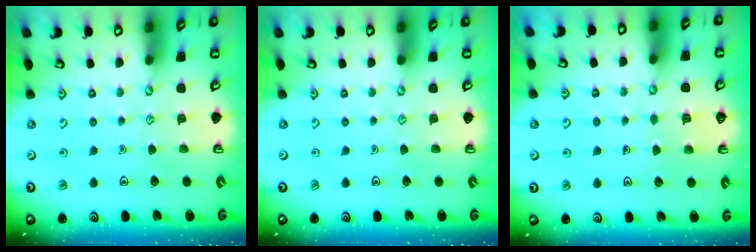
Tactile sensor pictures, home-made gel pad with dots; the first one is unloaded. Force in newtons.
{"total": 0.0}
{"total": 3.0, "press": 3.0, "slide": 0.2}